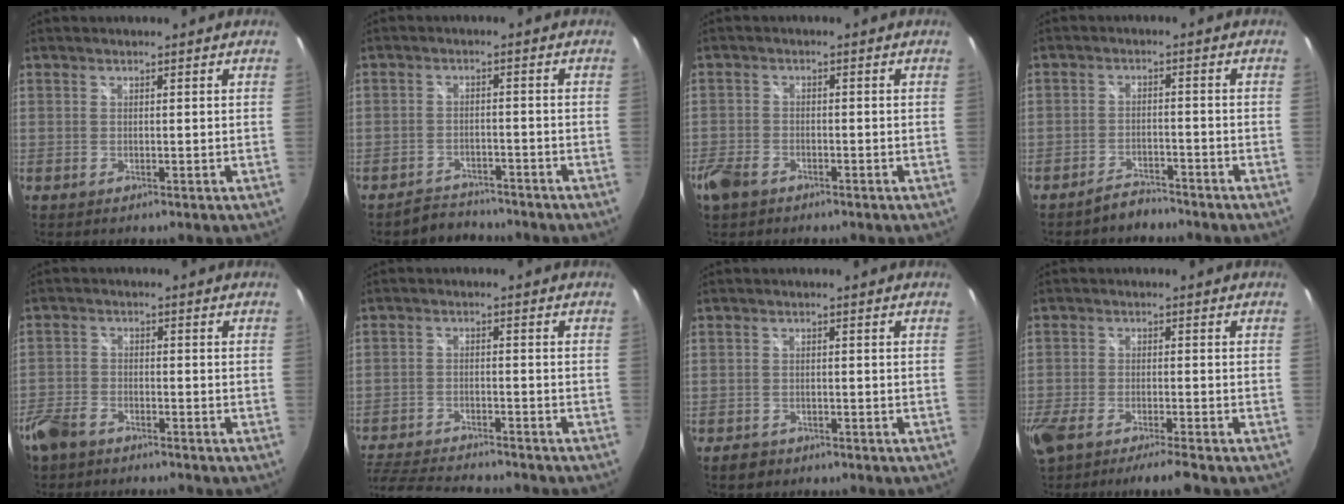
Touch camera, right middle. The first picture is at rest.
{"total": 4.1, "force": [-4.0, 1.1, -0.4], "torque": [-0.007, 0.011, -0.066]}
{"total": 5.7, "force": [-3.8, 3.4, 2.6], "torque": [-0.074, -0.007, -0.073]}
{"total": 3.2, "force": [-3.1, 0.5, 0.1], "torque": [-0.011, 0.007, -0.051]}
{"total": 7.0, "force": [-5.3, 3.6, 2.9], "torque": [-0.082, -0.003, -0.104]}
{"total": 15.4, "force": [-13.4, 3.7, 6.6], "torque": [-0.157, -0.023, -0.215]}
{"total": 2.3, "force": [-1.7, 1.5, 0.6], "torque": [-0.020, -0.001, -0.027]}
{"total": 8.6, "force": [-6.8, 1.2, 5.1], "torque": [-0.132, -0.029, -0.121]}